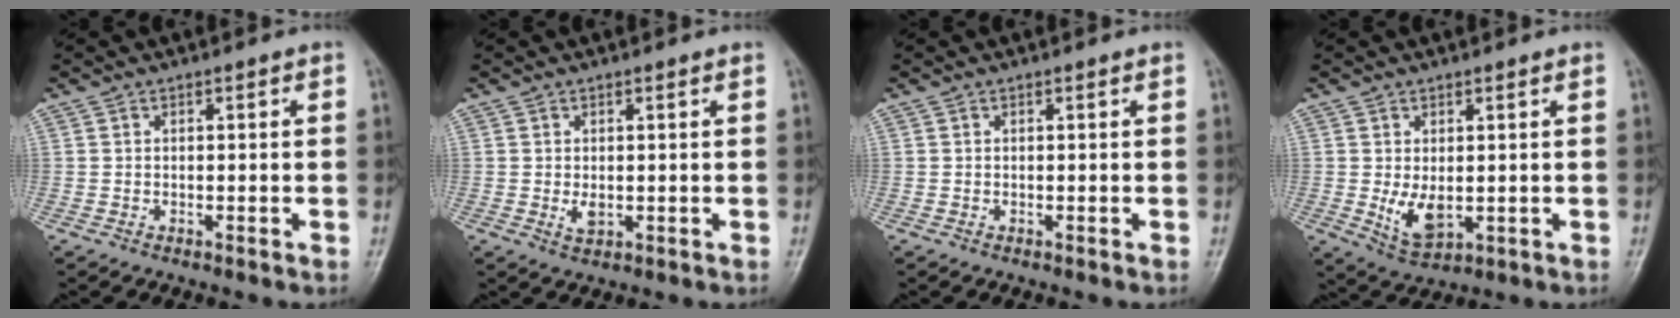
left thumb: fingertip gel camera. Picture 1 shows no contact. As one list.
[{"total": 2.1, "force": [0.2, 1.1, 1.7], "torque": [-0.030, -0.006, 0.008]}, {"total": 0.0}, {"total": 5.4, "force": [0.2, 2.9, 4.6], "torque": [-0.072, -0.015, 0.018]}]